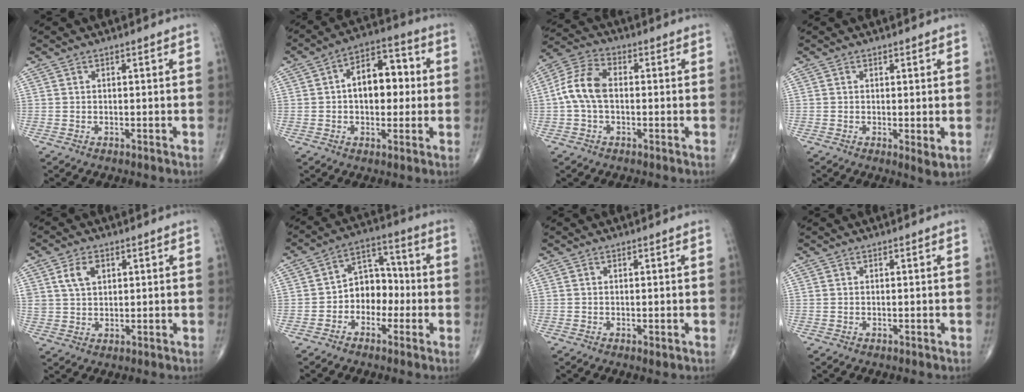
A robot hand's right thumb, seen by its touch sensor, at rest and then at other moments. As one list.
[{"total": 11.5, "force": [0.9, 7.1, 9.0], "torque": [-0.102, 0.025, 0.005]}, {"total": 8.6, "force": [-0.4, 5.3, 6.7], "torque": [-0.137, 0.026, -0.017]}, {"total": 2.5, "force": [-0.1, 0.7, 2.4], "torque": [-0.040, -0.012, -0.004]}, {"total": 5.1, "force": [2.1, 3.3, 3.3], "torque": [-0.054, -0.005, 0.043]}, {"total": 8.5, "force": [-1.9, 6.5, 5.1], "torque": [-0.037, 0.041, -0.048]}, {"total": 0.7, "force": [-0.2, 0.2, 0.7], "torque": [-0.013, -0.005, 0.000]}, {"total": 0.0}]